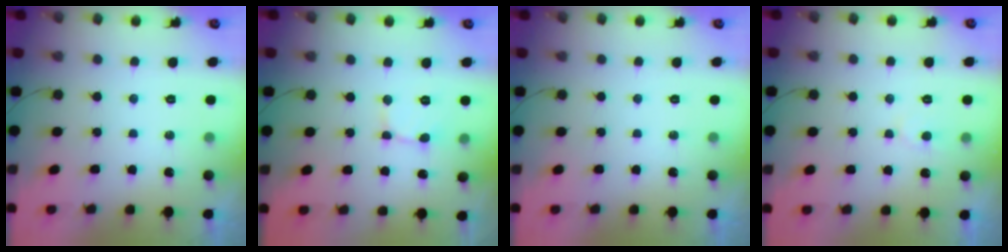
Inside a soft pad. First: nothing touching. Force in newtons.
{"total": 1.6, "press": 1.6, "slide": 0.1}
{"total": 0.0}
{"total": 5.6, "press": 5.6, "slide": 0.3}